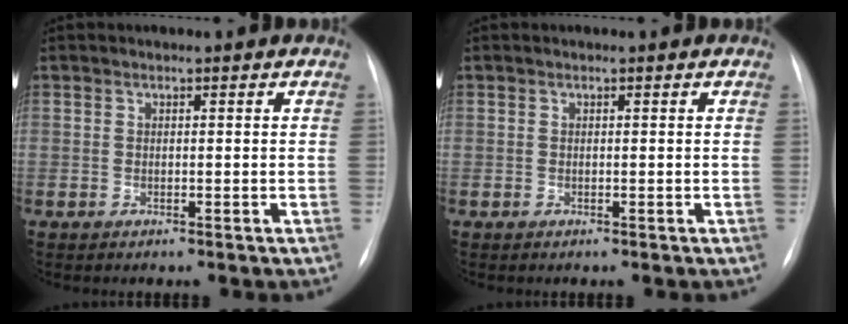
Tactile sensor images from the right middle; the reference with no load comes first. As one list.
[{"total": 0.0}]